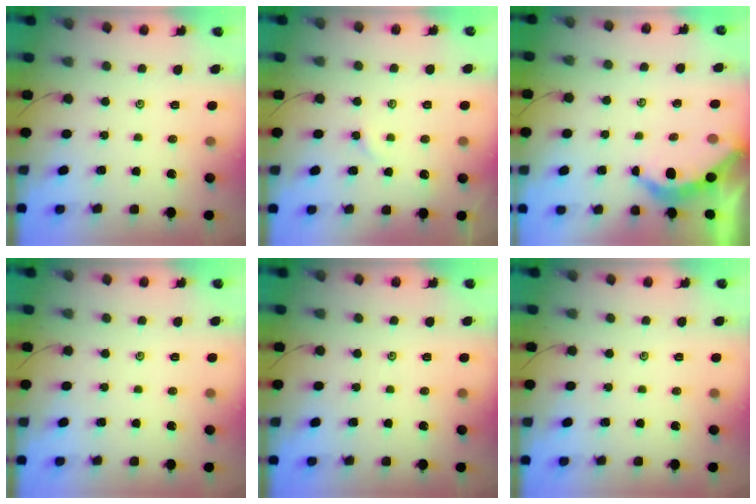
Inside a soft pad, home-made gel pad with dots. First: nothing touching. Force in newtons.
{"total": 2.2, "press": 2.1, "slide": 0.5}
{"total": 3.8, "press": 3.8, "slide": 0.5}
{"total": 0.0}
{"total": 0.0}
{"total": 0.0}